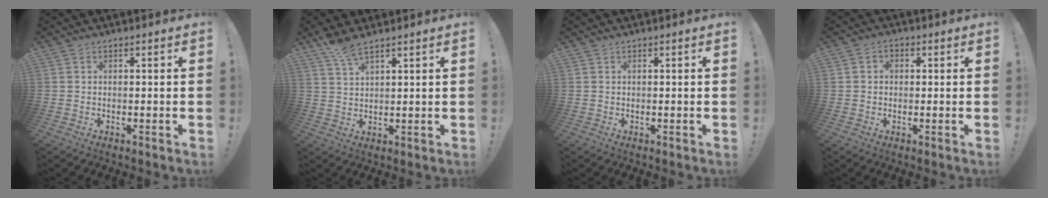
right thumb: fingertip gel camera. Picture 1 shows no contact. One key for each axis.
{"total": 5.7, "fx": 4.5, "fy": 1.2, "fz": 3.2, "tx": -0.065, "ty": -0.024, "tz": 0.084}
{"total": 0.0}
{"total": 2.1, "fx": -0.3, "fy": 1.7, "fz": 1.1, "tx": -0.012, "ty": 0.004, "tz": -0.006}